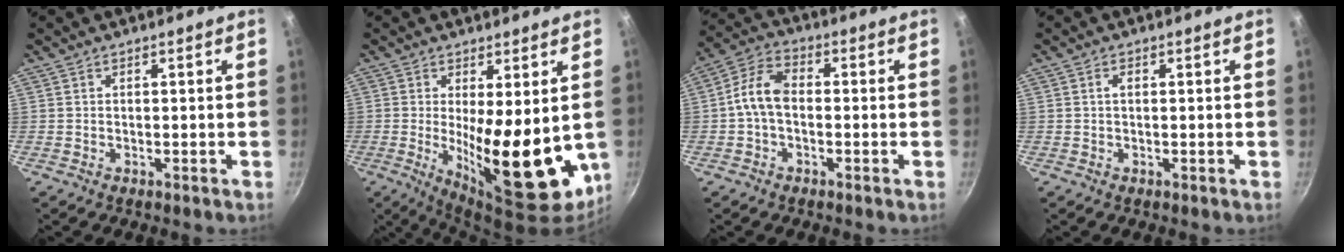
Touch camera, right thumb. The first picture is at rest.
{"total": 16.6, "force": [-0.4, 5.9, 15.5], "torque": [-0.204, -0.029, 0.009]}
{"total": 7.5, "force": [-0.7, 4.8, 5.8], "torque": [-0.105, 0.030, -0.027]}
{"total": 1.1, "force": [0.2, 0.6, 0.9], "torque": [-0.017, 0.003, 0.003]}